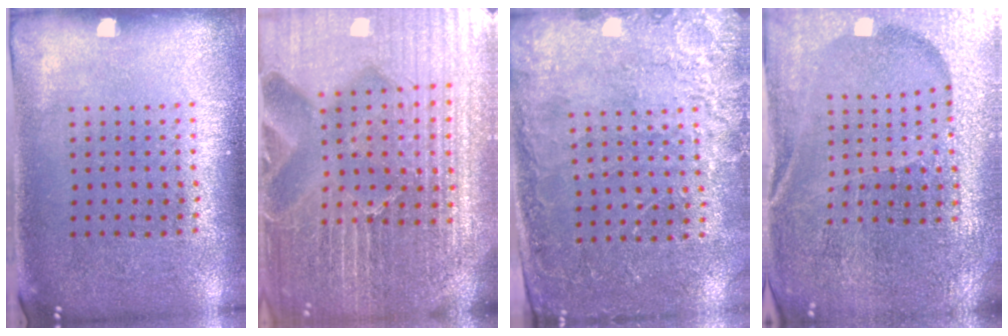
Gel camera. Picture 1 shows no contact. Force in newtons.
{"total": 6.6, "press": 5.9, "slide": 3.0}
{"total": 2.5, "press": 2.5, "slide": 0.5}
{"total": 4.2, "press": 4.1, "slide": 1.1}